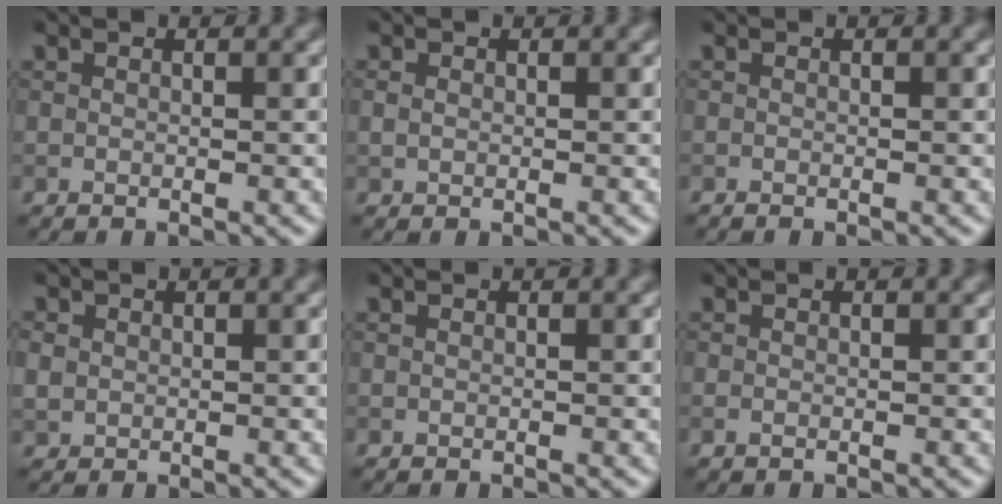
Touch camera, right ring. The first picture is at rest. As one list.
[{"total": 0.7, "force": [0.0, 0.6, 0.4], "torque": [-0.008, -0.001, 0.000]}, {"total": 0.0}, {"total": 1.4, "force": [0.2, 1.3, 0.4], "torque": [-0.006, -0.002, 0.005]}, {"total": 0.0}, {"total": 0.6, "force": [-0.3, 0.3, 0.4], "torque": [-0.010, -0.002, -0.004]}]